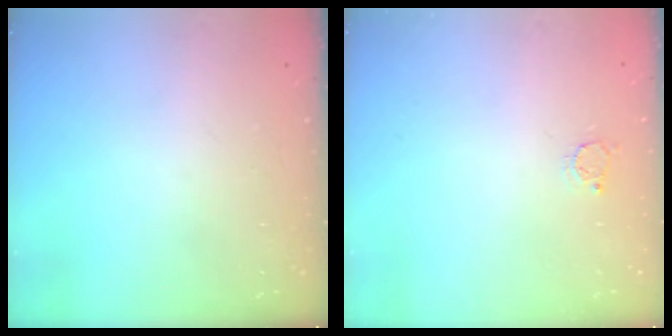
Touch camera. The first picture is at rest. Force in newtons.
{"total": 2.8, "press": 2.8, "slide": 0.3}